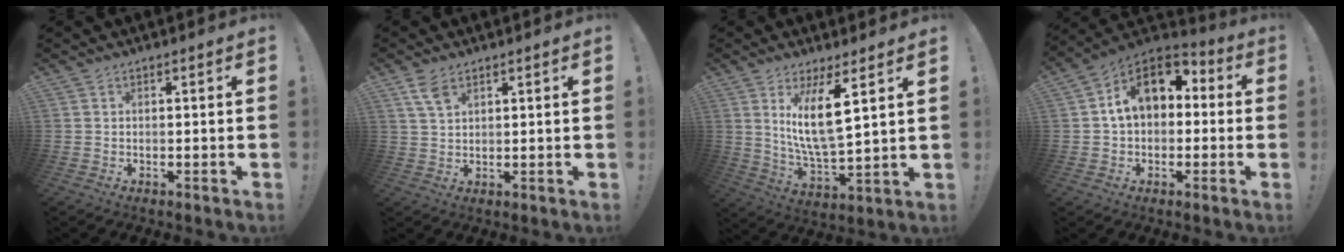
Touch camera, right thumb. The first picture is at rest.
{"total": 4.8, "force": [2.9, 2.4, 3.0], "torque": [-0.049, -0.014, 0.054]}
{"total": 13.4, "force": [6.0, 3.3, 11.5], "torque": [-0.210, -0.034, 0.093]}
{"total": 14.2, "force": [4.1, 9.6, 9.6], "torque": [-0.141, 0.005, 0.076]}